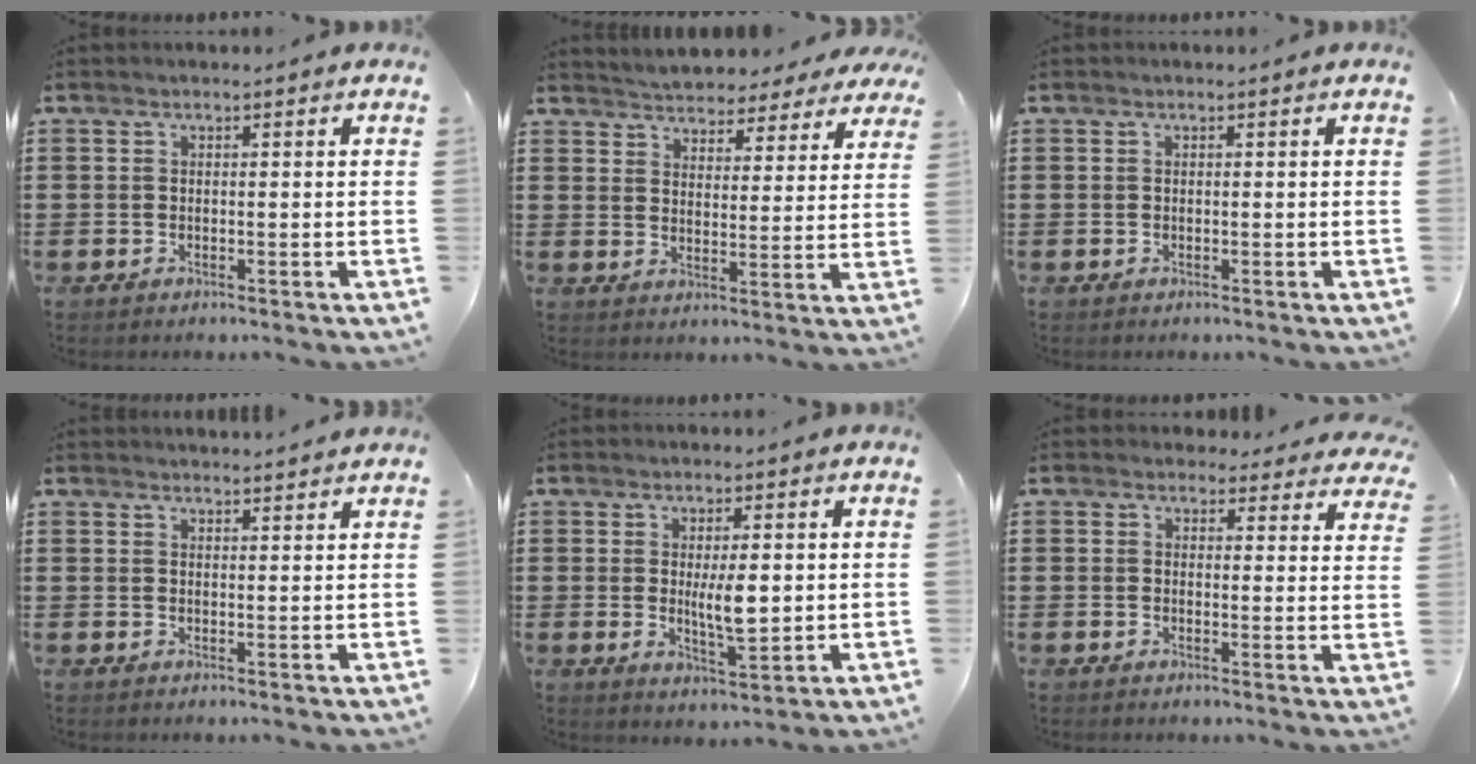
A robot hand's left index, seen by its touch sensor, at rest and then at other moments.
{"total": 4.2, "force": [4.2, 0.2, -0.1], "torque": [-0.020, -0.024, 0.072]}
{"total": 0.0}
{"total": 2.0, "force": [2.0, -0.1, -0.1], "torque": [-0.003, -0.002, 0.039]}
{"total": 5.5, "force": [0.6, 1.7, 5.2], "torque": [-0.081, -0.005, 0.008]}
{"total": 3.0, "force": [2.7, 1.3, 0.4], "torque": [-0.009, -0.009, 0.048]}